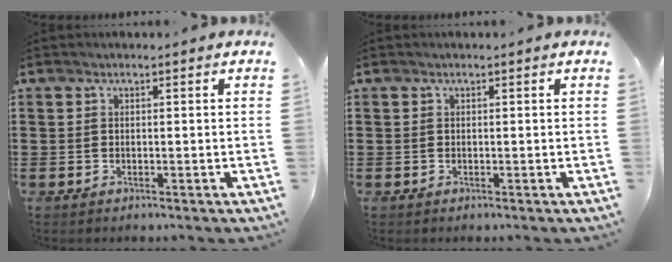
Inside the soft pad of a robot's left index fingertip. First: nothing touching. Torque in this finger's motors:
{"motor_torque": [-0.01, 0.00, 0.01, -0.01]}